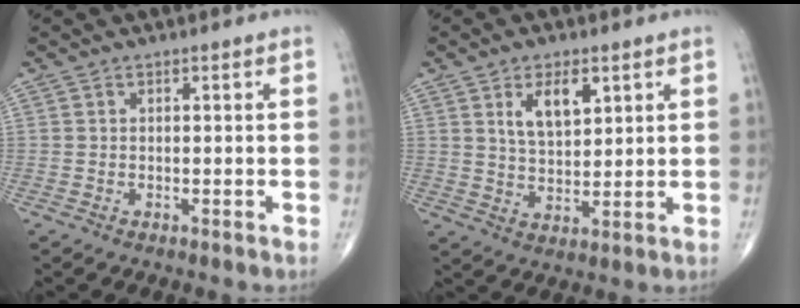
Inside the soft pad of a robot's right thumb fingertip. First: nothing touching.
{"total": 7.4, "force": [3.3, 3.7, 5.5], "torque": [-0.080, -0.021, 0.063]}